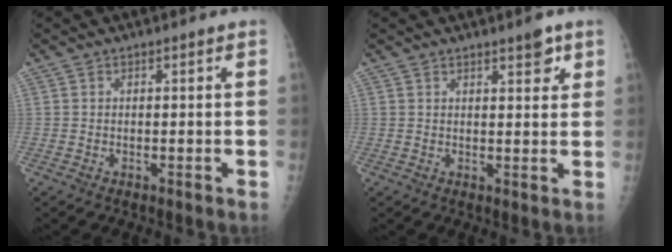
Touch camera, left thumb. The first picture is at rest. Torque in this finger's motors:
{"motor_torque": [0.02, 0.19, 0.09, 0.09, 0.02]}